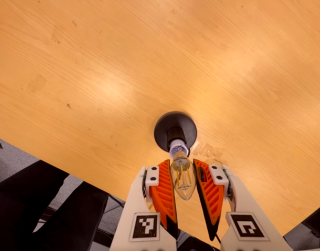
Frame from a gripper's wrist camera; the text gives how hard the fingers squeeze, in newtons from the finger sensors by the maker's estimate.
{"total": 10.6, "left": 9.9, "right": 11.2}